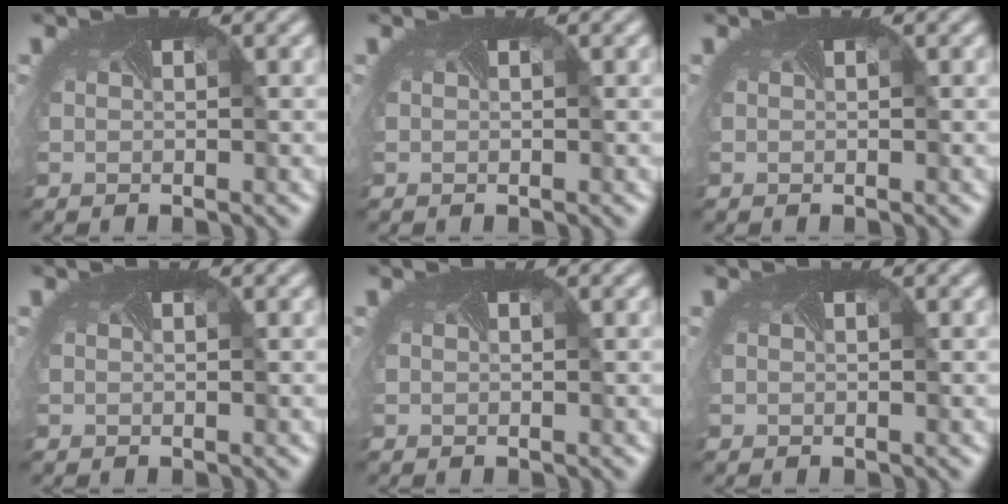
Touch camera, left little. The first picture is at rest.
{"total": 0.0}
{"total": 0.0}
{"total": 0.0}
{"total": 0.0}
{"total": 0.0}